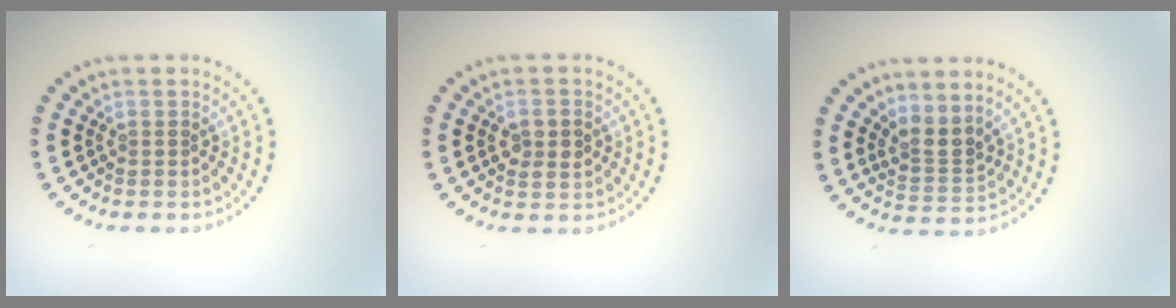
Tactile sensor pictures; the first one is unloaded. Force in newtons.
{"total": 2.3, "press": 2.3, "slide": 0.2}
{"total": 2.6, "press": 1.9, "slide": 1.7}